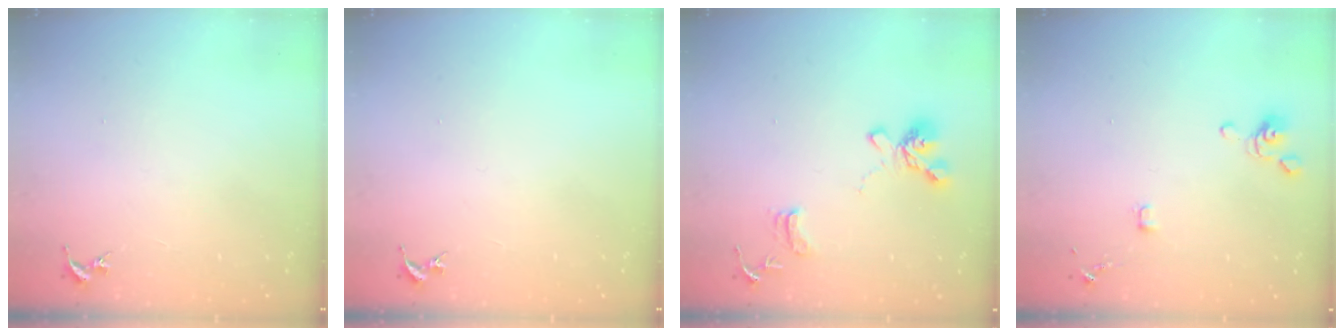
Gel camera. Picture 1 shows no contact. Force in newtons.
{"total": 0.0}
{"total": 14.7, "press": 14.6, "slide": 1.5}
{"total": 4.2, "press": 4.1, "slide": 1.0}